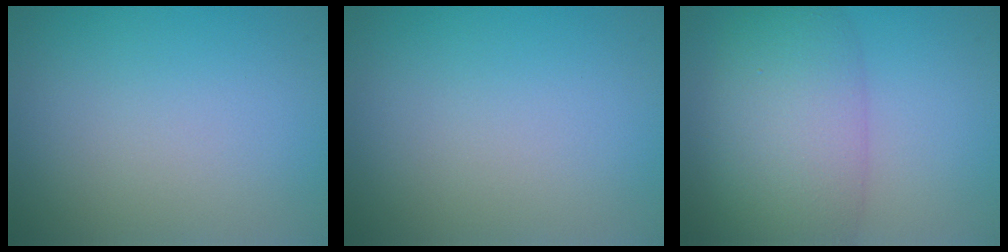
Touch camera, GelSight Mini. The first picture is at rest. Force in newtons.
{"total": 0.0}
{"total": 7.5, "press": 7.5, "slide": 0.3}